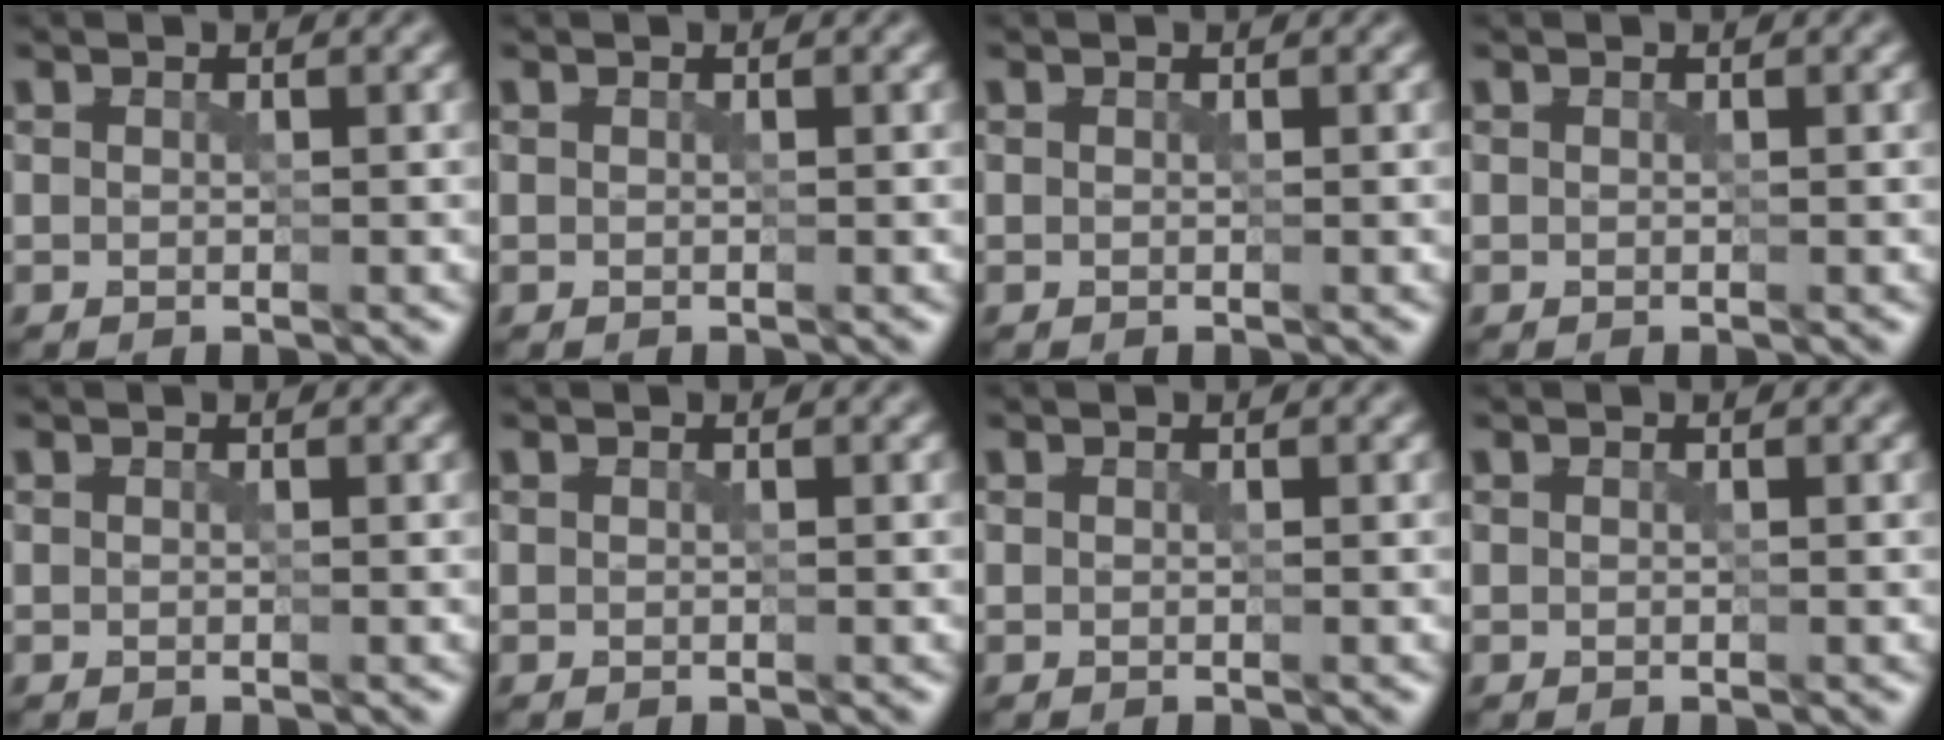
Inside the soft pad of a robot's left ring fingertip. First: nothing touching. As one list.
[{"total": 0.0}, {"total": 0.0}, {"total": 0.0}, {"total": 0.0}, {"total": 0.0}, {"total": 0.0}, {"total": 0.0}]